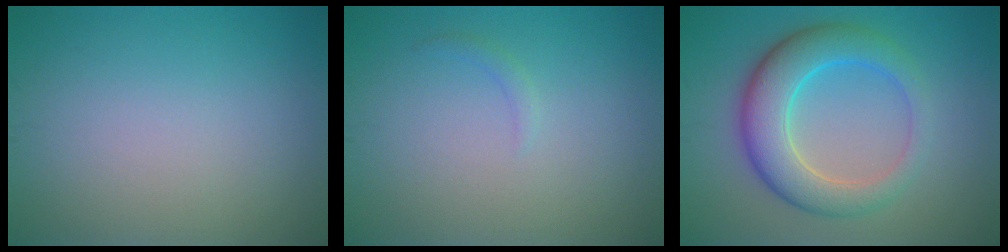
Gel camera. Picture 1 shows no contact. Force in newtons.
{"total": 0.7, "press": 0.7, "slide": 0.1}
{"total": 6.6, "press": 6.6, "slide": 0.3}